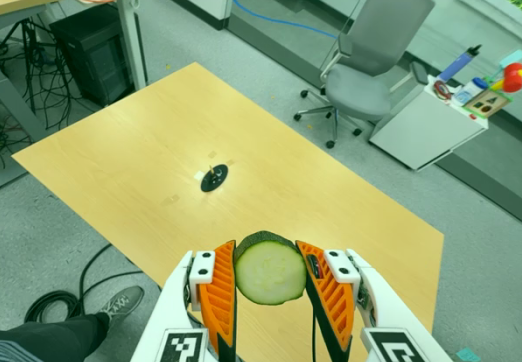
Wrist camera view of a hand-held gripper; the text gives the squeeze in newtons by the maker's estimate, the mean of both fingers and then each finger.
{"total": 11.5, "left": 11.0, "right": 11.9}